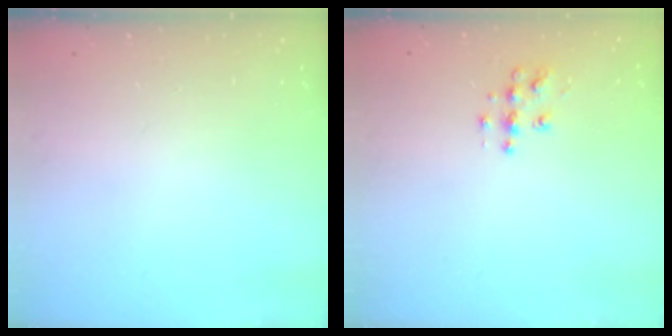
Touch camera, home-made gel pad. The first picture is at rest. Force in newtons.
{"total": 7.5, "press": 7.5, "slide": 0.3}